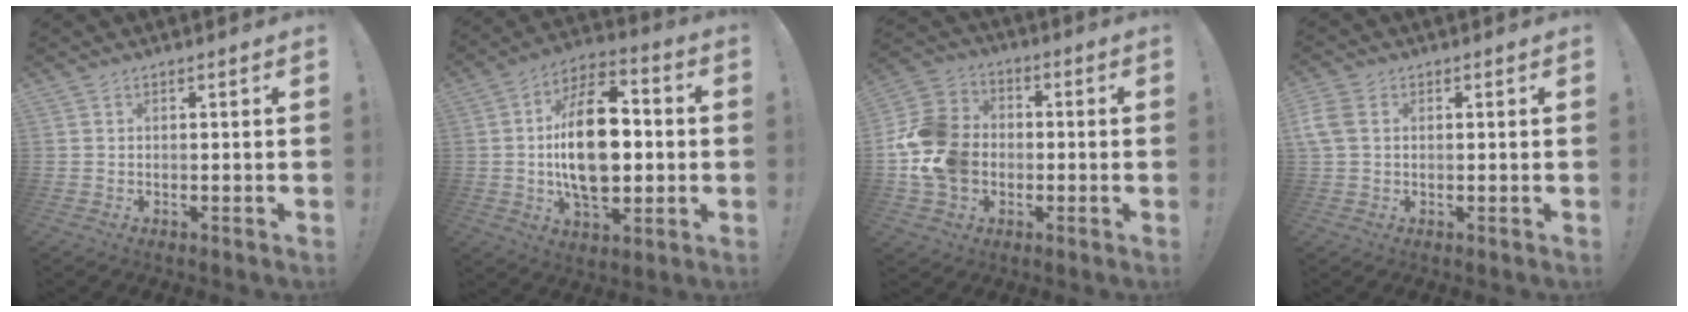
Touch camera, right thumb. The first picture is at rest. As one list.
[{"total": 21.7, "force": [-0.6, 12.6, 17.6], "torque": [-0.297, 0.005, -0.013]}, {"total": 16.0, "force": [-2.4, 13.5, 8.2], "torque": [-0.139, 0.028, -0.038]}, {"total": 5.4, "force": [0.9, 4.0, 3.5], "torque": [-0.083, 0.006, 0.018]}]